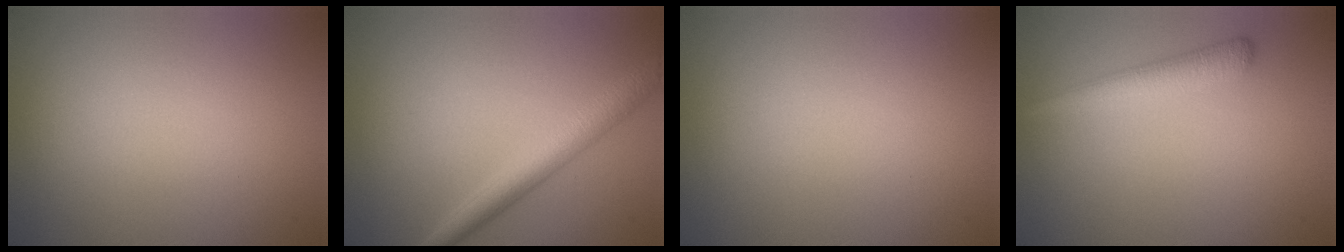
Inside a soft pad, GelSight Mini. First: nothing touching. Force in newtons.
{"total": 3.3, "press": 3.3, "slide": 0.1}
{"total": 0.0}
{"total": 2.8, "press": 2.8, "slide": 0.2}